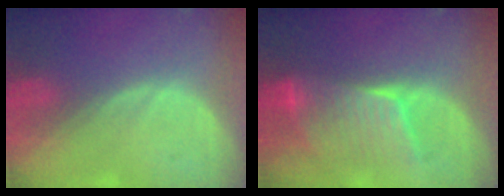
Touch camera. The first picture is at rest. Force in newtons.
{"total": 6.8, "press": 6.8, "slide": 0.5}